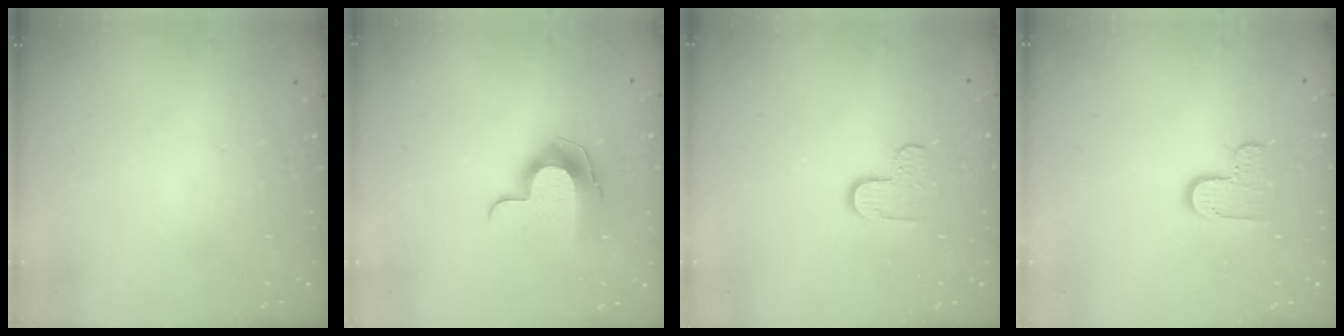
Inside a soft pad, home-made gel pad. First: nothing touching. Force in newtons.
{"total": 10.3, "press": 10.3, "slide": 0.3}
{"total": 5.1, "press": 5.1, "slide": 0.5}
{"total": 6.6, "press": 6.5, "slide": 0.4}